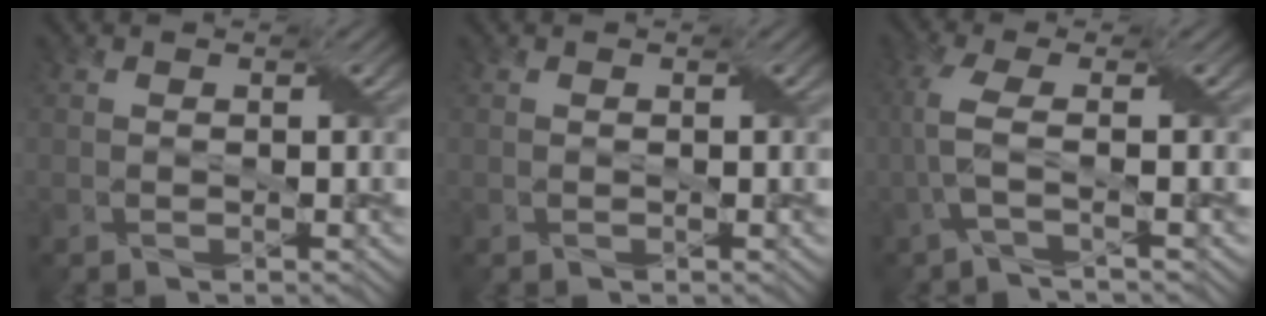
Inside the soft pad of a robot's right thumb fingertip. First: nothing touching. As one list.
[{"total": 0.0}, {"total": 3.8, "force": [-0.9, 0.6, 3.7], "torque": [-0.085, 0.005, -0.033]}]